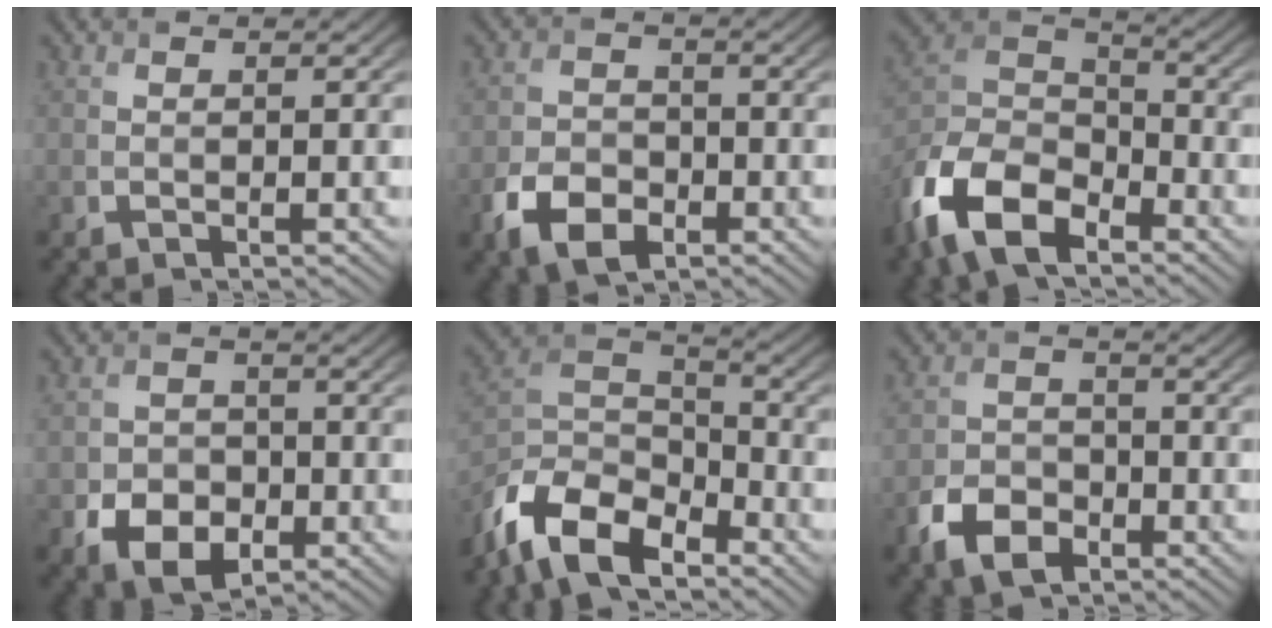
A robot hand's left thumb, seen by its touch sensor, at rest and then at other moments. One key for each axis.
{"total": 6.3, "fx": -3.2, "fy": 4.1, "fz": 3.6, "tx": -0.078, "ty": -0.010, "tz": -0.066}
{"total": 14.0, "fx": -8.6, "fy": 7.3, "fz": 8.2, "tx": -0.195, "ty": -0.022, "tz": -0.187}
{"total": 6.3, "fx": -2.7, "fy": 4.5, "fz": 3.4, "tx": -0.066, "ty": -0.016, "tz": -0.048}
{"total": 11.8, "fx": -8.4, "fy": 5.3, "fz": 6.4, "tx": -0.135, "ty": -0.010, "tz": -0.177}
{"total": 5.8, "fx": -3.3, "fy": 3.7, "fz": 3.0, "tx": -0.064, "ty": -0.007, "tz": -0.071}